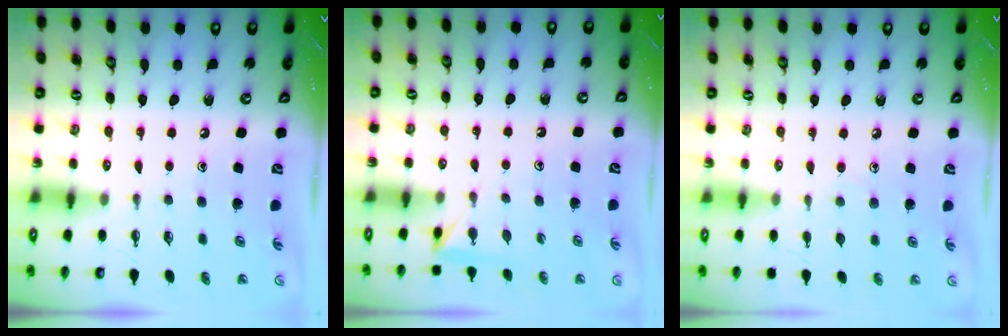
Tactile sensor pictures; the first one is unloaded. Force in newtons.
{"total": 2.3, "press": 2.3, "slide": 0.3}
{"total": 5.7, "press": 5.7, "slide": 0.4}